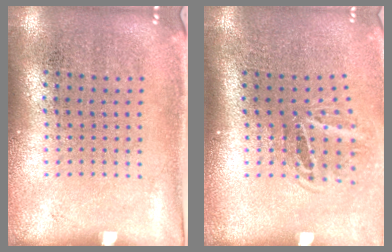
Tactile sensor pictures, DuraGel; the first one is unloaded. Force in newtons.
{"total": 1.9, "press": 1.2, "slide": 1.5}